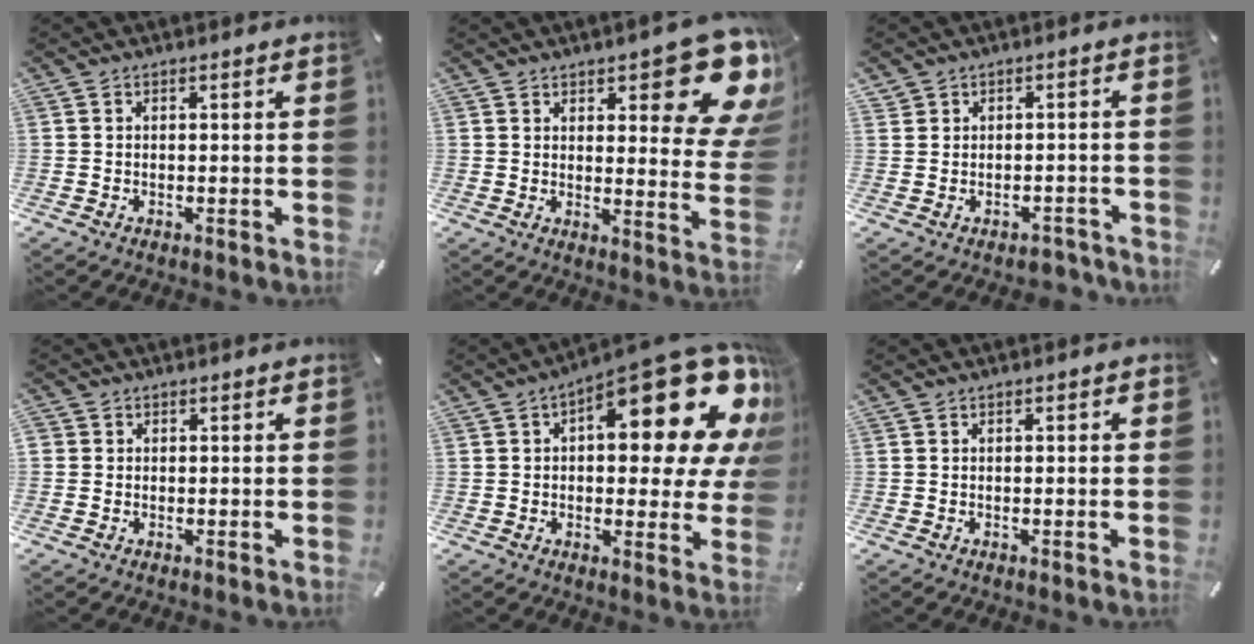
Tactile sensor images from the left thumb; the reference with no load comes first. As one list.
[{"total": 16.7, "force": [10.0, 5.7, 12.1], "torque": [-0.141, -0.082, 0.162]}, {"total": 2.8, "force": [-1.2, 2.4, 0.6], "torque": [-0.010, 0.009, -0.023]}, {"total": 1.1, "force": [0.0, 1.1, 0.0], "torque": [0.001, 0.006, -0.003]}, {"total": 22.9, "force": [10.6, 9.1, 18.1], "torque": [-0.230, -0.087, 0.168]}, {"total": 0.6, "force": [-0.1, 0.2, 0.5], "torque": [-0.010, 0.001, -0.002]}]